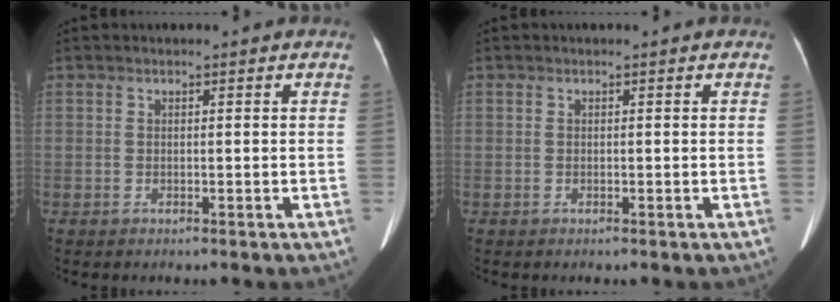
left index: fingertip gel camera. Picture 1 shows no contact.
{"total": 0.0}